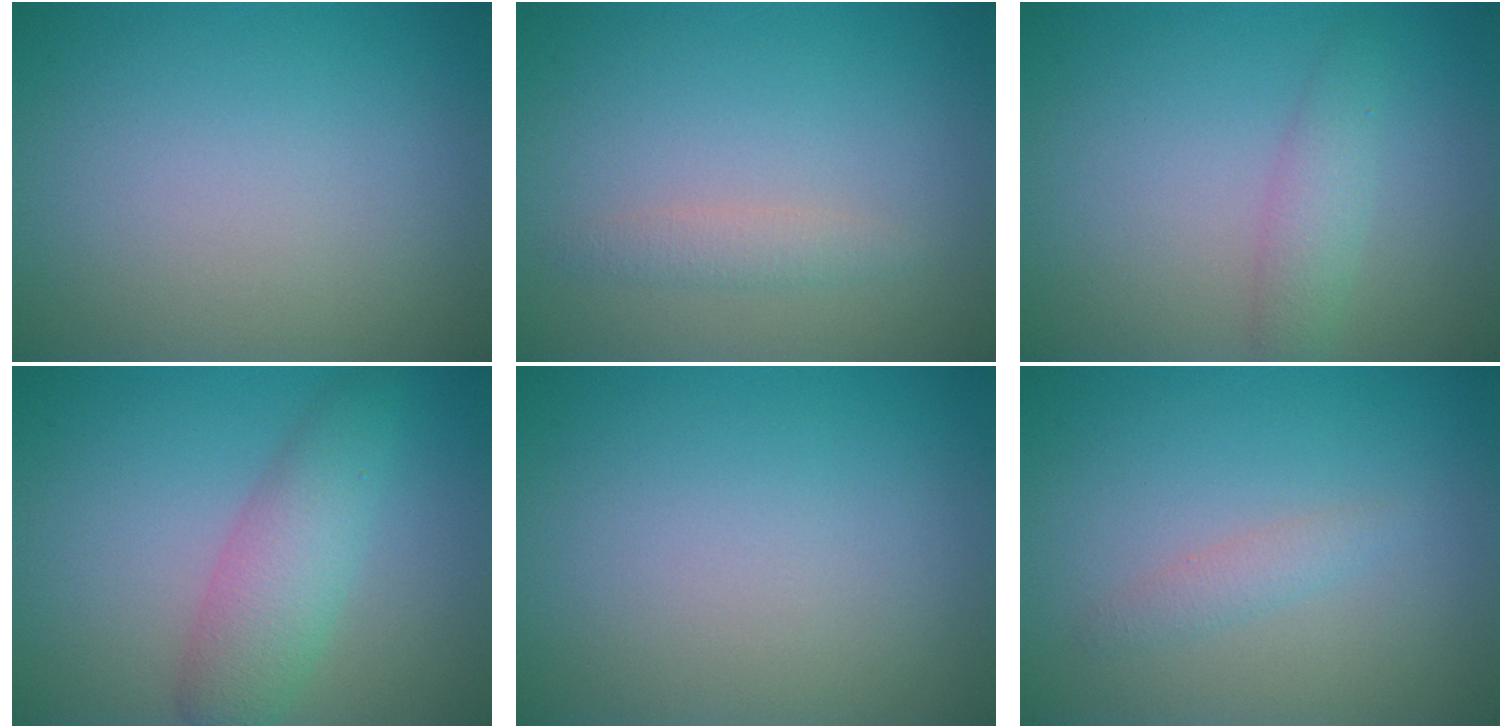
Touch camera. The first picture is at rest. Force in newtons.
{"total": 1.4, "press": 1.4, "slide": 0.1}
{"total": 2.2, "press": 2.2, "slide": 0.0}
{"total": 4.3, "press": 4.2, "slide": 0.0}
{"total": 0.0}
{"total": 1.2, "press": 1.2, "slide": 0.1}